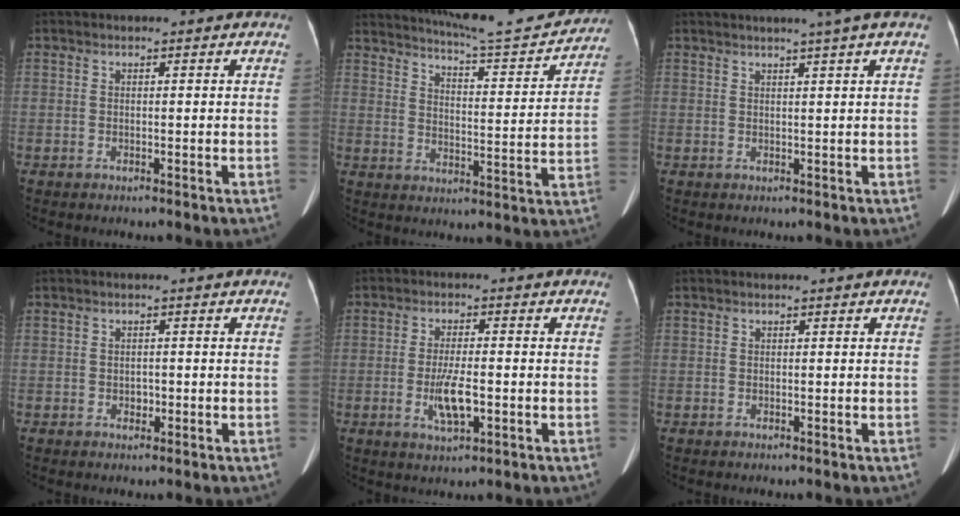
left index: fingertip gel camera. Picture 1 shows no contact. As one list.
[{"total": 18.6, "force": [17.4, 1.7, 6.3], "torque": [-0.096, -0.027, 0.230]}, {"total": 3.7, "force": [2.6, -1.1, 2.3], "torque": [-0.032, 0.007, 0.038]}, {"total": 1.0, "force": [-0.3, 0.8, 0.5], "torque": [-0.010, 0.002, -0.003]}, {"total": 5.3, "force": [-1.3, 1.2, 4.9], "torque": [-0.100, -0.007, -0.020]}, {"total": 0.0}]